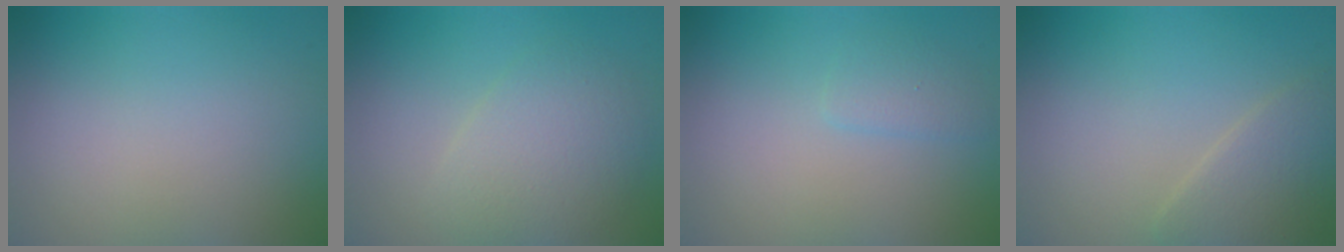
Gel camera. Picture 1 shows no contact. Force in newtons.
{"total": 3.7, "press": 3.7, "slide": 0.1}
{"total": 1.3, "press": 1.3, "slide": 0.1}
{"total": 2.8, "press": 2.8, "slide": 0.3}